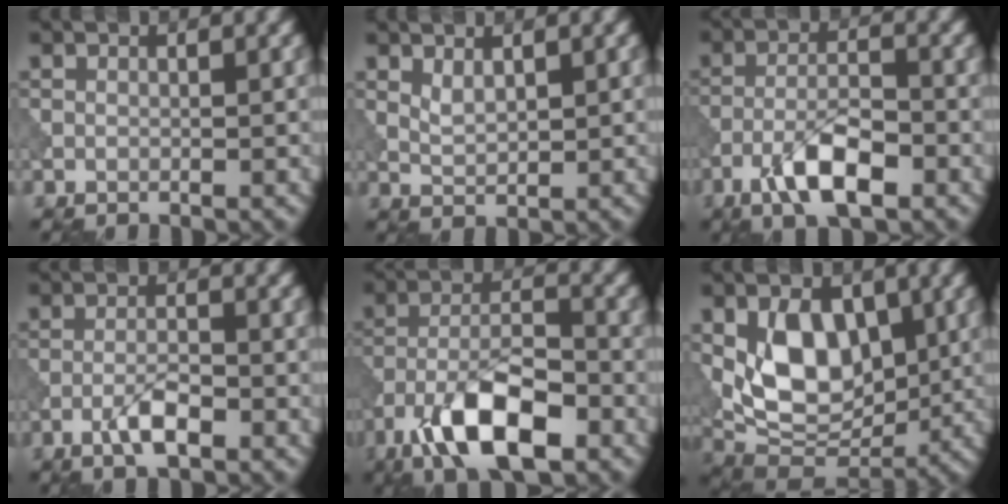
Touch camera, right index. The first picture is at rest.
{"total": 1.6, "force": [0.9, 0.7, 1.1], "torque": [-0.025, -0.003, 0.023]}
{"total": 5.6, "force": [-3.2, 1.7, 4.3], "torque": [-0.079, 0.005, -0.062]}
{"total": 2.9, "force": [-1.6, 0.8, 2.3], "torque": [-0.047, 0.004, -0.034]}
{"total": 9.4, "force": [-5.2, 3.4, 7.0], "torque": [-0.122, 0.009, -0.099]}
{"total": 7.5, "force": [0.9, 4.9, 5.6], "torque": [-0.093, -0.013, 0.016]}